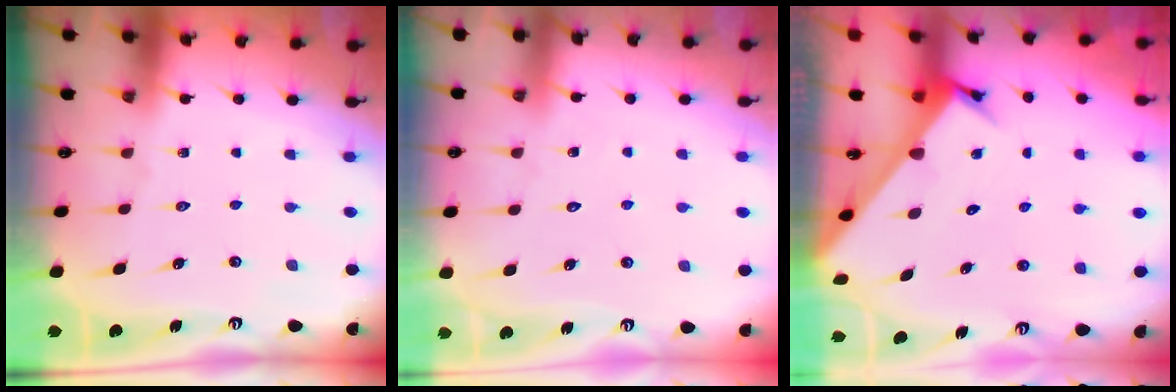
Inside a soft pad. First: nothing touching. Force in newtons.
{"total": 4.2, "press": 4.2, "slide": 0.4}
{"total": 3.5, "press": 3.5, "slide": 0.2}